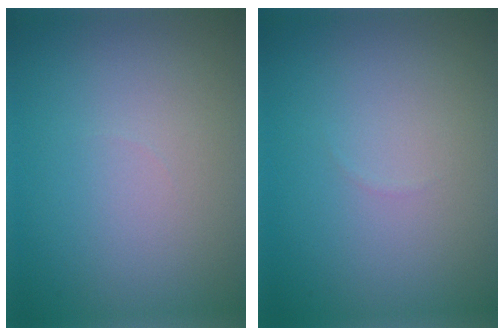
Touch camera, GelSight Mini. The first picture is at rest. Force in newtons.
{"total": 0.0}